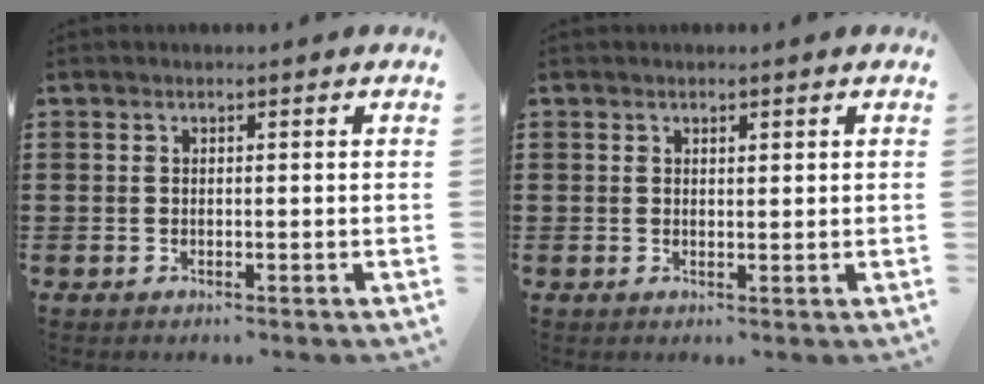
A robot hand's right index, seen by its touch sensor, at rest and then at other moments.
{"total": 0.7, "force": [0.5, 0.4, 0.3], "torque": [-0.007, 0.003, 0.010]}